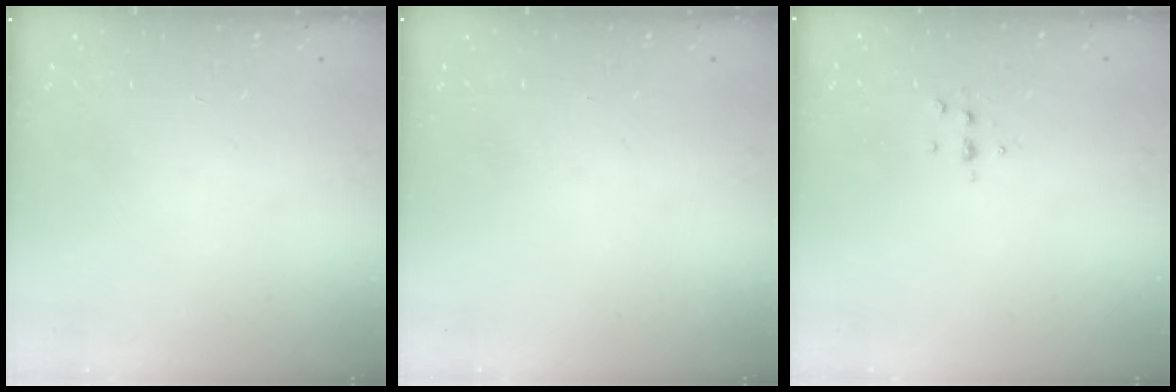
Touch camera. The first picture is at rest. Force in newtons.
{"total": 0.0}
{"total": 4.7, "press": 4.6, "slide": 1.0}